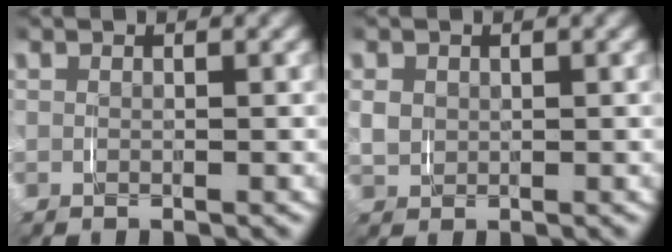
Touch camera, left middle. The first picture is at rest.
{"total": 2.1, "force": [0.2, 1.9, 0.9], "torque": [-0.037, -0.007, 0.014]}